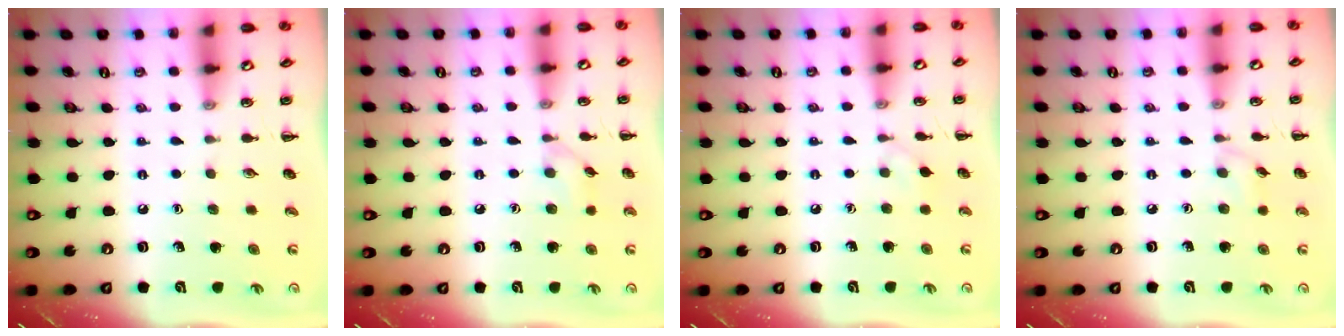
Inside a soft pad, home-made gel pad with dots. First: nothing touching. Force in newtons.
{"total": 6.6, "press": 6.2, "slide": 2.2}
{"total": 3.6, "press": 3.5, "slide": 1.0}
{"total": 3.8, "press": 3.6, "slide": 0.9}